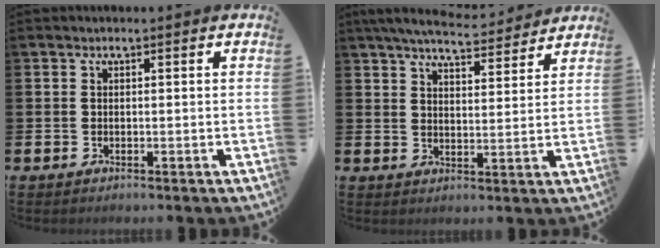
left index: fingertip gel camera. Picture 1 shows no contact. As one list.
[{"total": 6.3, "force": [6.0, 0.8, 1.6], "torque": [-0.050, -0.031, 0.107]}]